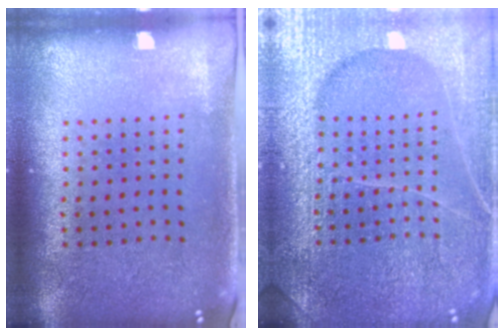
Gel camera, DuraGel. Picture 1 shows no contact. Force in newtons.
{"total": 6.7, "press": 6.6, "slide": 0.9}